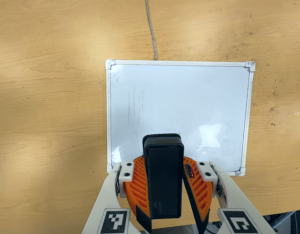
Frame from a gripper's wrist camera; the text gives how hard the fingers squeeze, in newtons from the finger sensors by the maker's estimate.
{"total": 8.3, "left": 8.4, "right": 8.2}